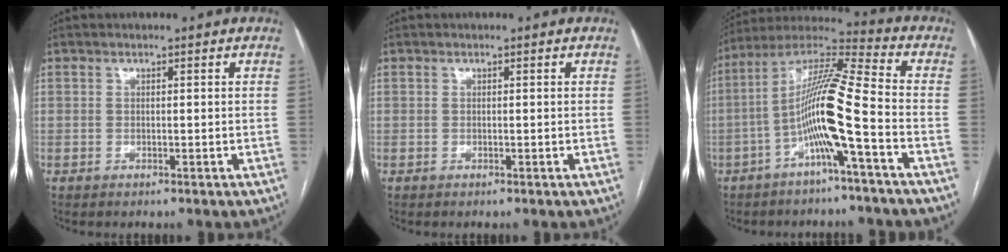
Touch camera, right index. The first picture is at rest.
{"total": 0.0}
{"total": 12.5, "force": [-3.9, -0.7, 11.9], "torque": [-0.227, 0.020, -0.080]}